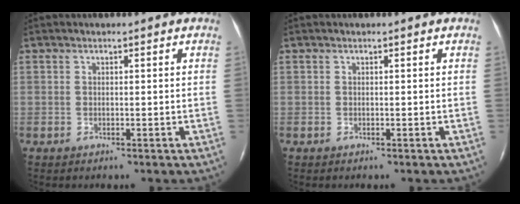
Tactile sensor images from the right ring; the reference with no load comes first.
{"total": 0.0}